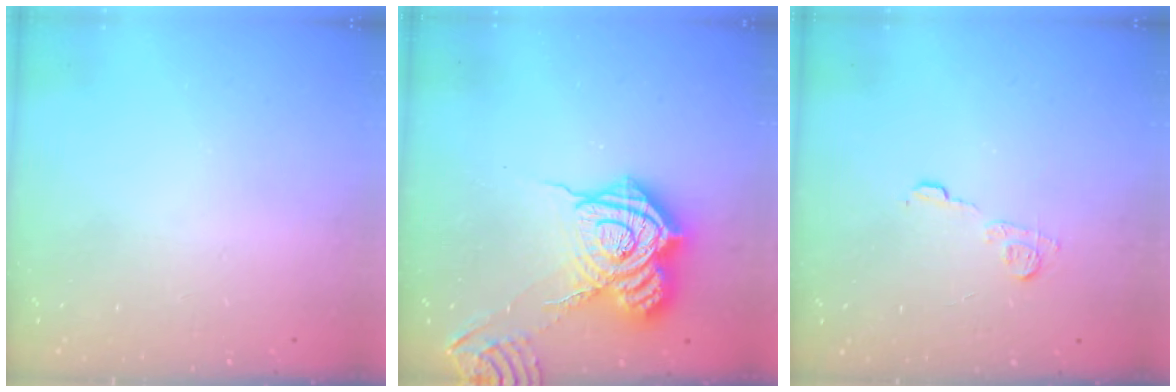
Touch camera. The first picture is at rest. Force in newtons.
{"total": 18.8, "press": 18.7, "slide": 1.5}
{"total": 7.3, "press": 7.3, "slide": 0.5}